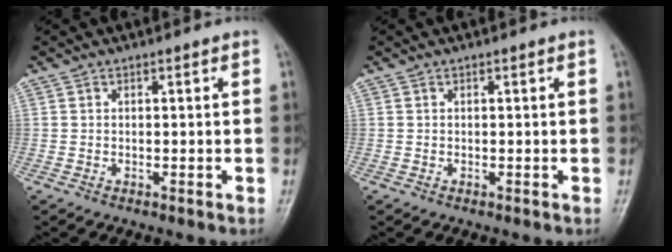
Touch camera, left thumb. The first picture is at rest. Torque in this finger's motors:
{"motor_torque": [0.00, 0.00, -0.03, -0.02, 0.00]}